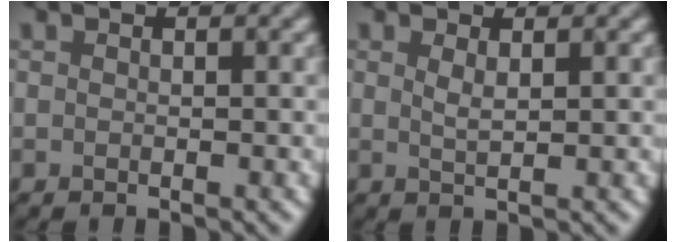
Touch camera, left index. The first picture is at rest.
{"total": 1.2, "force": [0.7, 0.3, 1.0], "torque": [-0.020, -0.001, 0.012]}